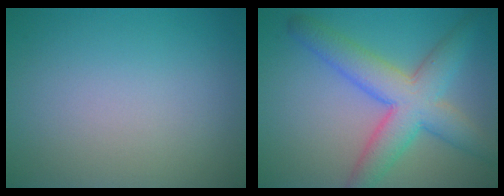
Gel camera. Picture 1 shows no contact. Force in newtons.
{"total": 7.0, "press": 7.0, "slide": 0.1}